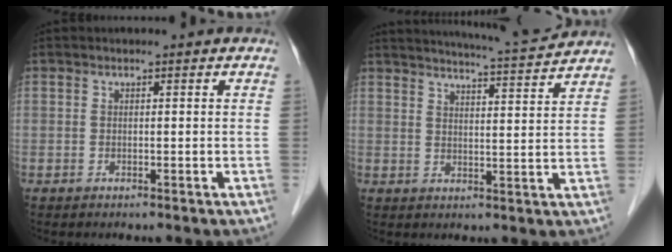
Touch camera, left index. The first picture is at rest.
{"total": 11.2, "force": [10.7, -0.5, 3.3], "torque": [-0.061, 0.000, 0.141]}